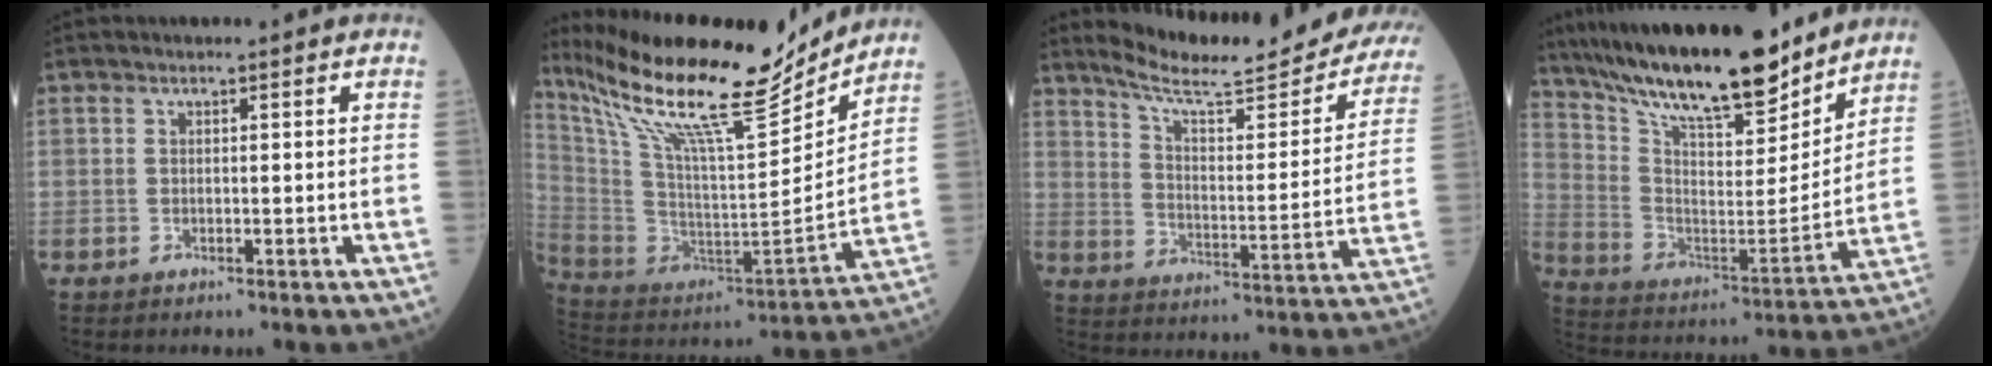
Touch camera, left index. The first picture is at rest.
{"total": 24.1, "force": [20.0, 3.1, 13.2], "torque": [-0.258, -0.017, 0.339]}
{"total": 24.8, "force": [22.4, 3.5, 10.1], "torque": [-0.145, -0.058, 0.291]}
{"total": 23.1, "force": [19.6, 4.1, 11.6], "torque": [-0.210, -0.011, 0.325]}